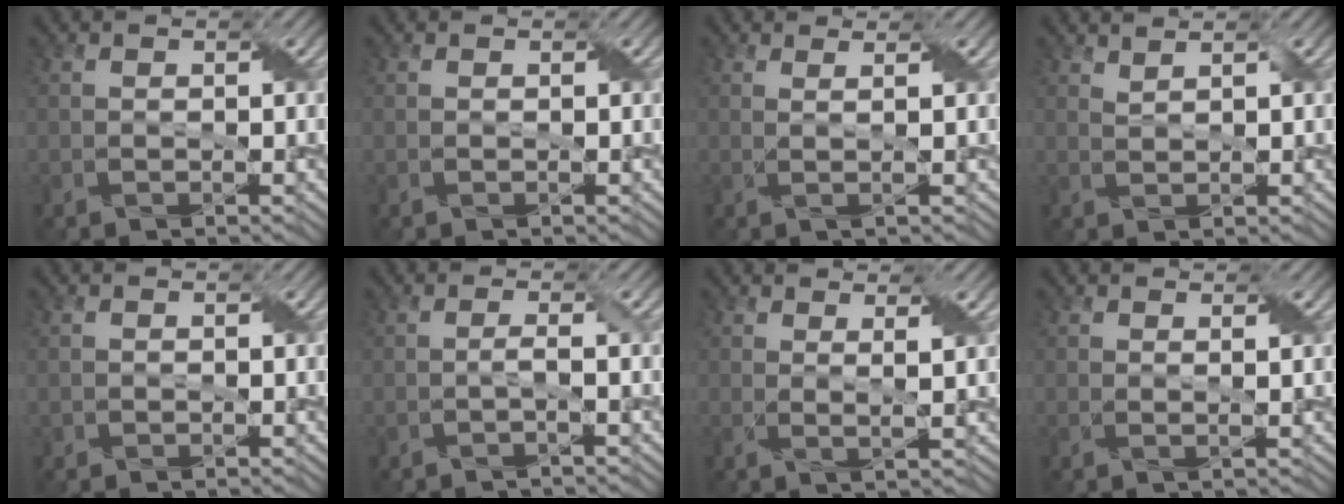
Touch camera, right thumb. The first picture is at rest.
{"total": 0.0}
{"total": 2.0, "force": [0.8, 0.2, 1.8], "torque": [-0.037, 0.007, -0.002]}
{"total": 1.4, "force": [1.3, 0.1, 0.7], "torque": [-0.019, 0.002, 0.027]}
{"total": 0.6, "force": [-0.1, 0.5, 0.0], "torque": [-0.003, -0.001, -0.002]}
{"total": 1.1, "force": [-0.3, -0.1, 1.1], "torque": [-0.021, 0.006, -0.008]}
{"total": 2.4, "force": [1.4, 0.2, 1.9], "torque": [-0.039, 0.000, 0.022]}
{"total": 1.0, "force": [0.7, -0.1, 0.7], "torque": [-0.019, 0.004, 0.009]}